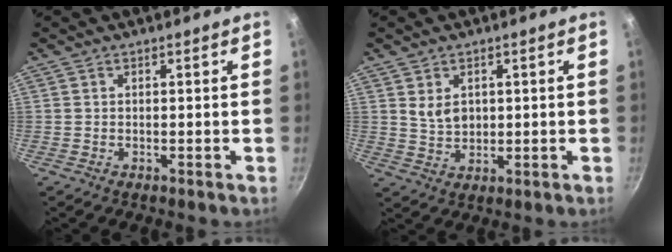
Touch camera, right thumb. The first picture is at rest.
{"total": 4.4, "force": [1.2, 3.1, 2.9], "torque": [-0.039, -0.012, 0.029]}